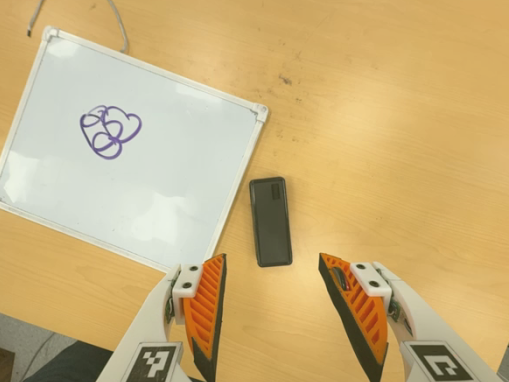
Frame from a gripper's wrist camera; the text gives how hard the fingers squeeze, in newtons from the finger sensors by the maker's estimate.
{"total": 0.0}